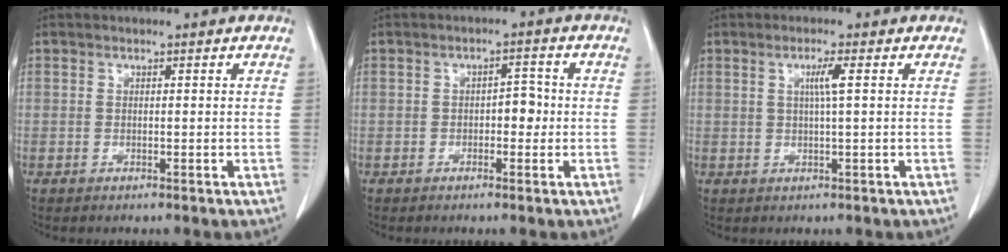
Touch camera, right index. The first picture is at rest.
{"total": 2.9, "force": [-0.4, 1.6, 2.4], "torque": [-0.026, 0.008, -0.006]}
{"total": 2.6, "force": [0.6, -0.3, 2.5], "torque": [-0.046, 0.000, 0.011]}